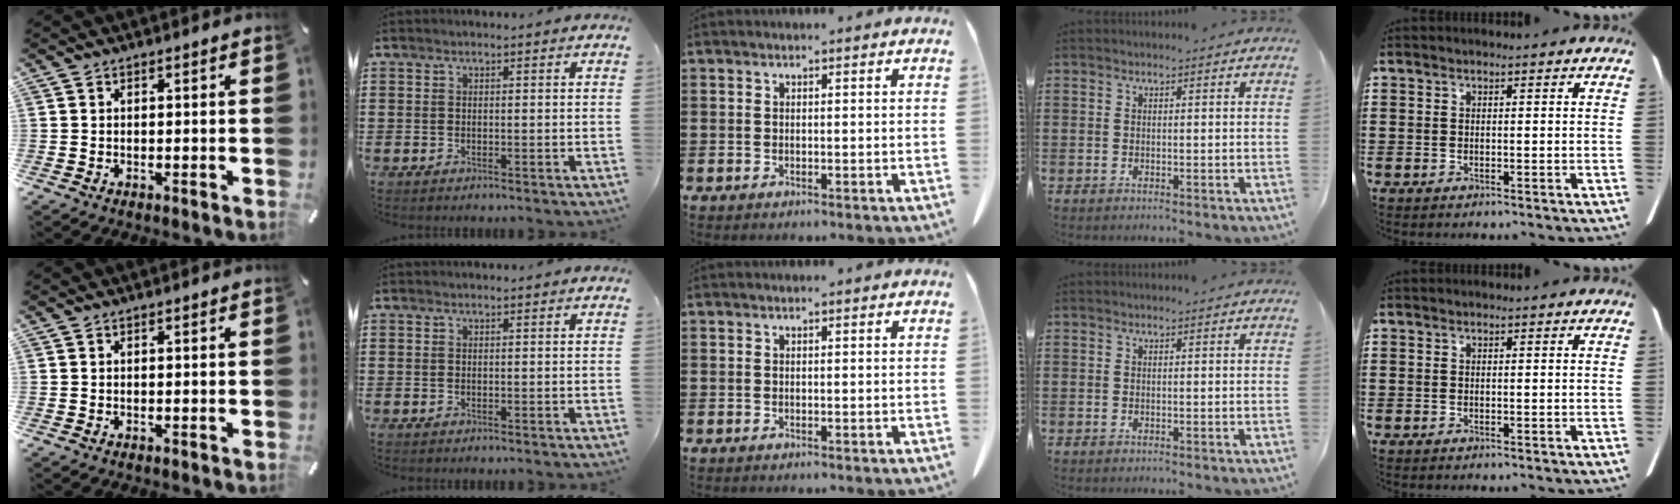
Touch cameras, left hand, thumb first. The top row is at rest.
{}